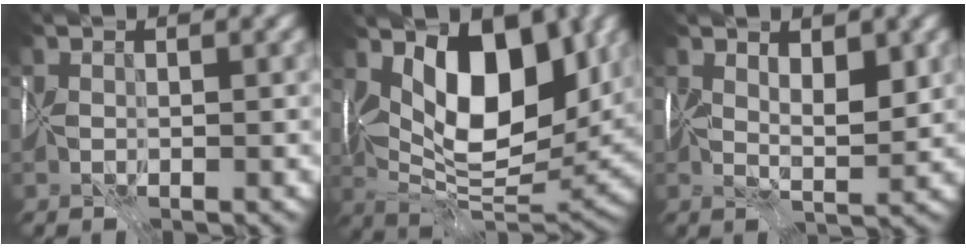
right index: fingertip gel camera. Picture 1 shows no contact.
{"total": 11.2, "force": [3.4, 5.4, 9.2], "torque": [-0.109, -0.009, 0.055]}
{"total": 2.5, "force": [1.5, 0.6, 1.9], "torque": [-0.019, -0.009, 0.028]}